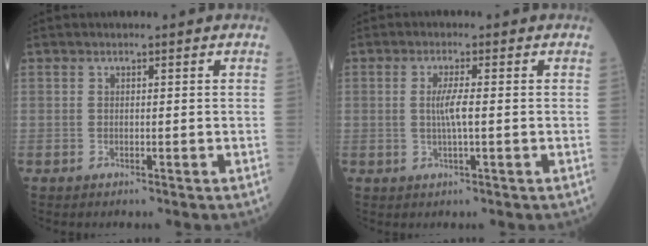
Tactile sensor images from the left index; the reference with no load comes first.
{"total": 3.1, "force": [-0.1, 0.0, 3.1], "torque": [-0.062, -0.002, -0.001]}